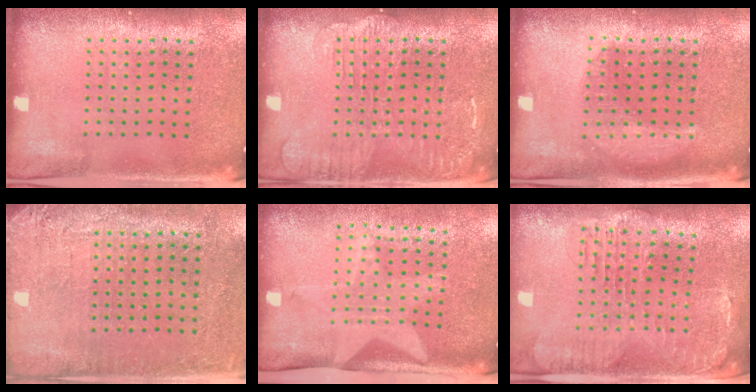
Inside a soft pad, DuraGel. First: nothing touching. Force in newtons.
{"total": 2.8, "press": 2.7, "slide": 0.4}
{"total": 2.3, "press": 2.3, "slide": 0.3}
{"total": 2.7, "press": 2.4, "slide": 1.2}
{"total": 2.1, "press": 1.5, "slide": 1.4}
{"total": 1.5, "press": 1.4, "slide": 0.4}